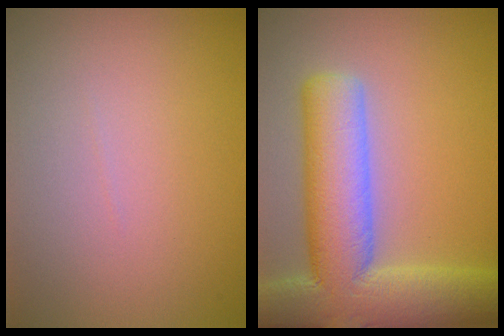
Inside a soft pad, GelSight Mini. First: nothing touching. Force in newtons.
{"total": 12.4, "press": 12.4, "slide": 1.0}